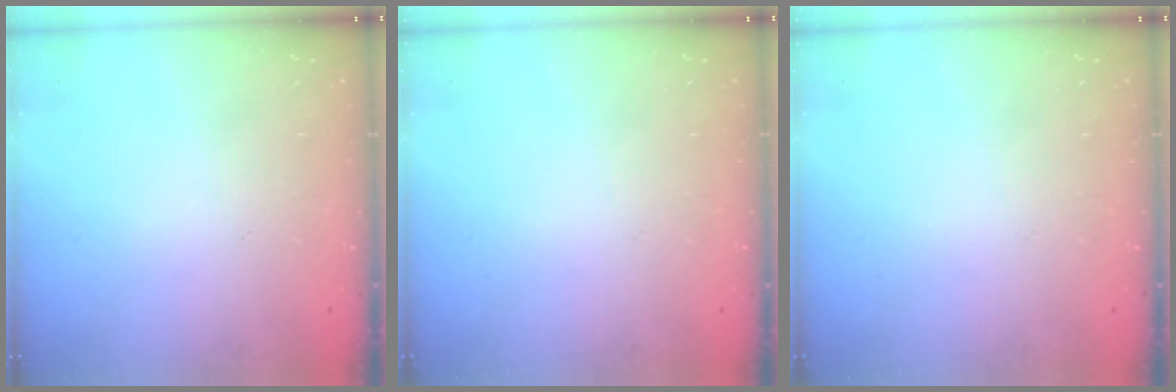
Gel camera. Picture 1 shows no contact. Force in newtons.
{"total": 0.0}
{"total": 0.0}